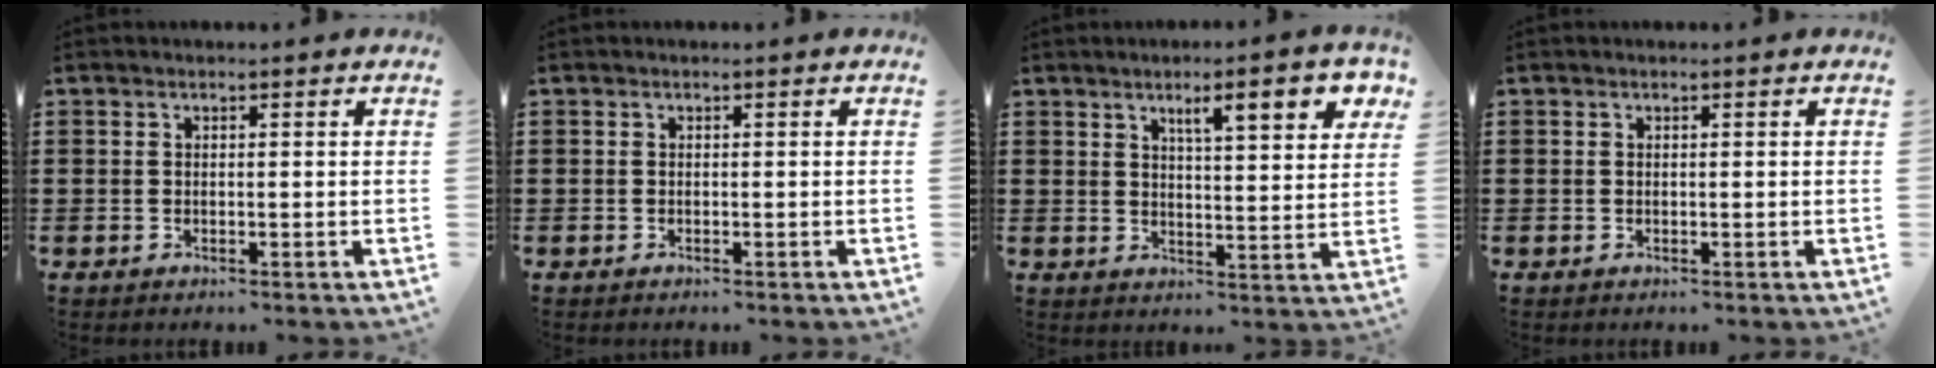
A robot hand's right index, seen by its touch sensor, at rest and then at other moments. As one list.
[{"total": 0.0}, {"total": 7.2, "force": [4.1, 1.6, 5.7], "torque": [-0.096, -0.004, 0.062]}, {"total": 0.0}]